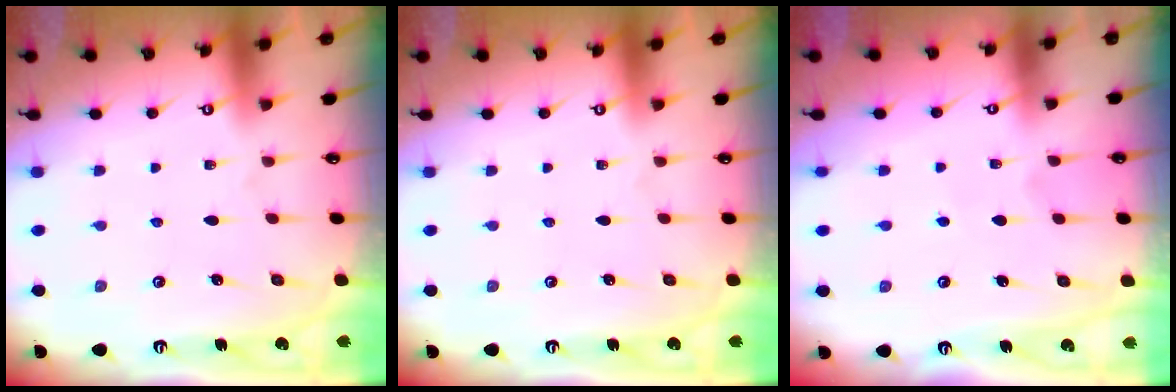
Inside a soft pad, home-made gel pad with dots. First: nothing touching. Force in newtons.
{"total": 0.0}
{"total": 3.3, "press": 3.3, "slide": 0.5}